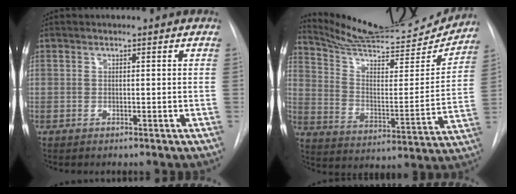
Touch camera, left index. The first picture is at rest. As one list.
[{"total": 22.3, "force": [21.4, 2.4, 6.0], "torque": [-0.105, -0.053, 0.307]}]